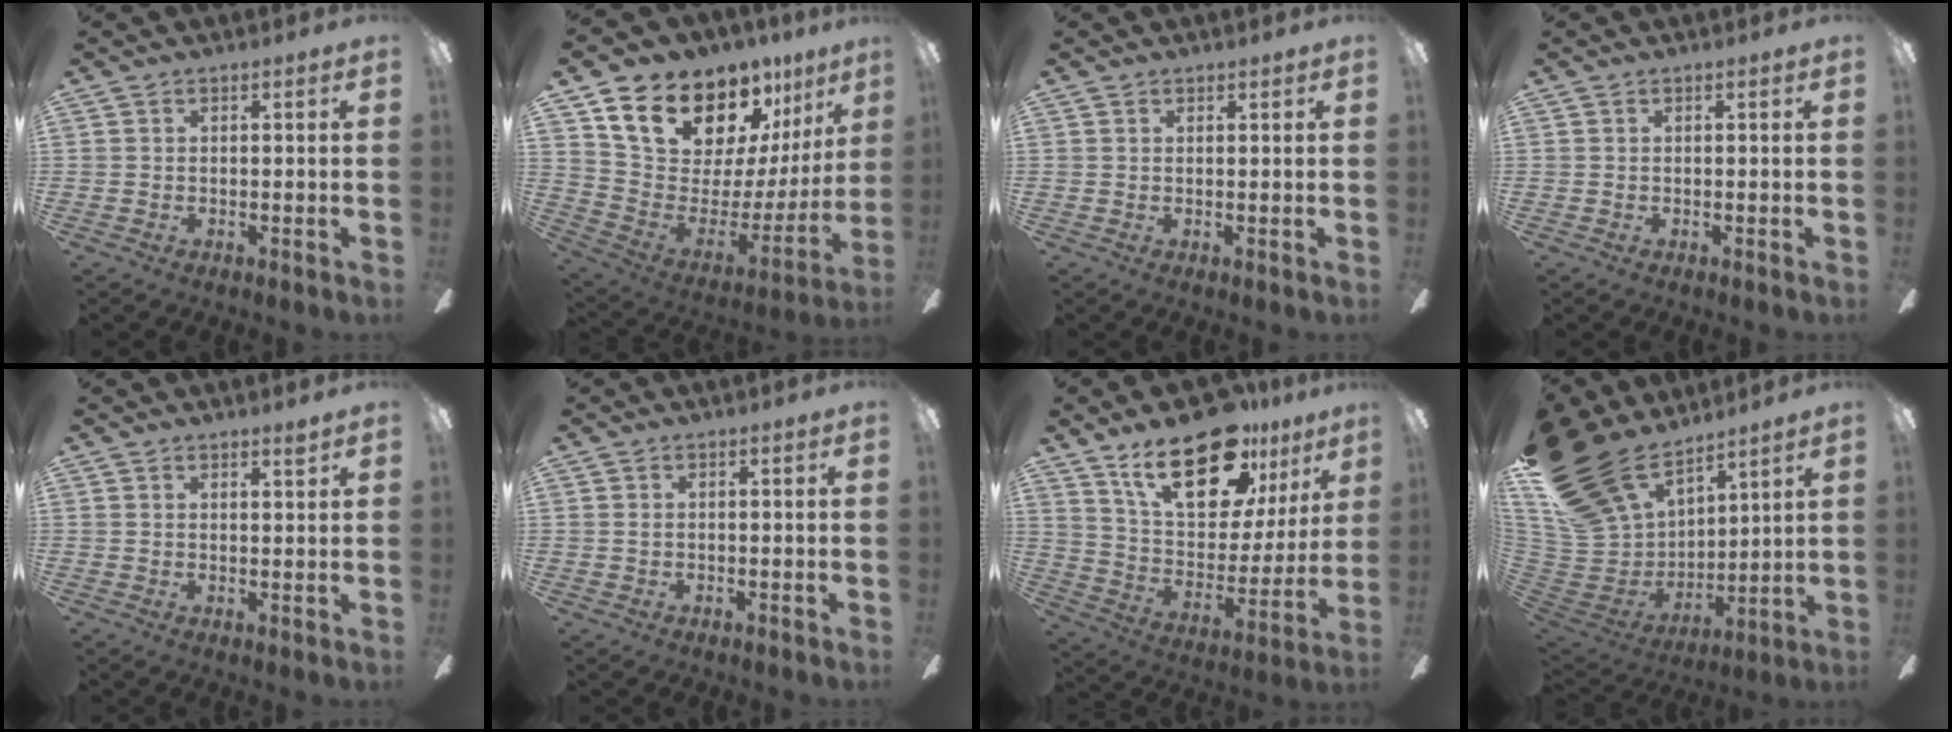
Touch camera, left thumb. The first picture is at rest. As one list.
[{"total": 18.9, "force": [15.5, 8.3, 6.9], "torque": [-0.120, -0.123, 0.285]}, {"total": 0.9, "force": [0.8, 0.4, 0.0], "torque": [-0.001, 0.000, 0.016]}, {"total": 0.0}, {"total": 1.9, "force": [1.8, 0.3, 0.5], "torque": [0.004, -0.011, 0.030]}, {"total": 0.5, "force": [0.2, 0.5, 0.2], "torque": [-0.004, 0.005, 0.002]}, {"total": 24.3, "force": [16.0, 10.9, 14.6], "torque": [-0.235, -0.092, 0.281]}, {"total": 27.2, "force": [18.4, 14.6, 13.5], "torque": [-0.292, -0.106, 0.363]}]